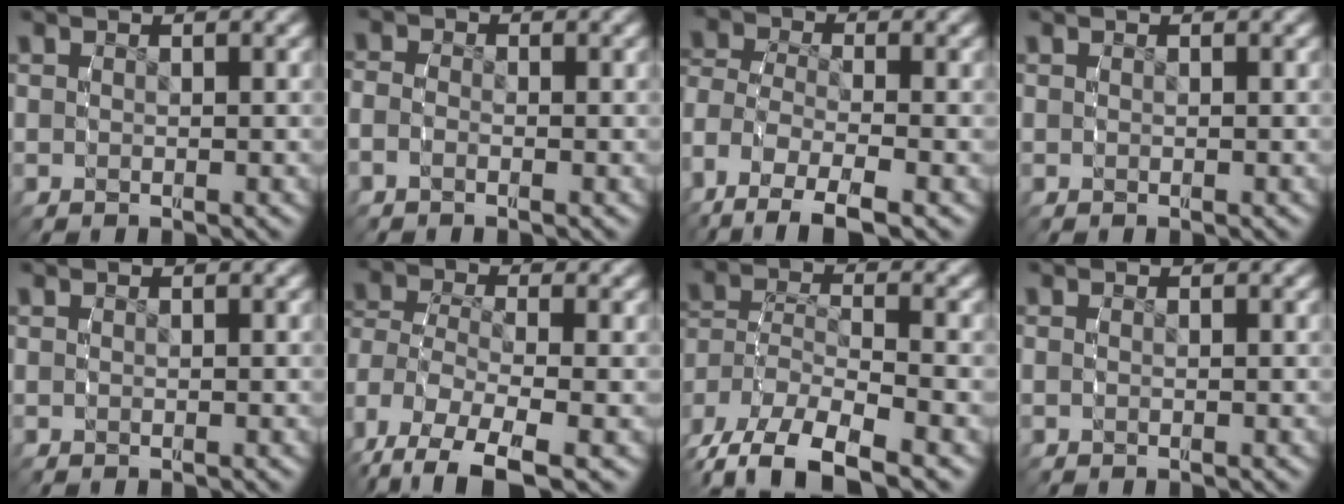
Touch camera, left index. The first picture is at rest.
{"total": 1.6, "force": [-0.7, 1.2, 0.7], "torque": [-0.022, -0.006, -0.016]}
{"total": 7.7, "force": [-3.8, 4.8, 4.8], "torque": [-0.115, -0.044, -0.044]}
{"total": 0.0}
{"total": 0.0}
{"total": 8.2, "force": [-2.9, 5.6, 5.2], "torque": [-0.134, -0.051, -0.022]}
{"total": 8.2, "force": [-3.4, 6.0, 4.5], "torque": [-0.104, -0.024, -0.055]}
{"total": 0.6, "force": [-0.2, 0.4, 0.4], "torque": [-0.009, 0.000, -0.007]}